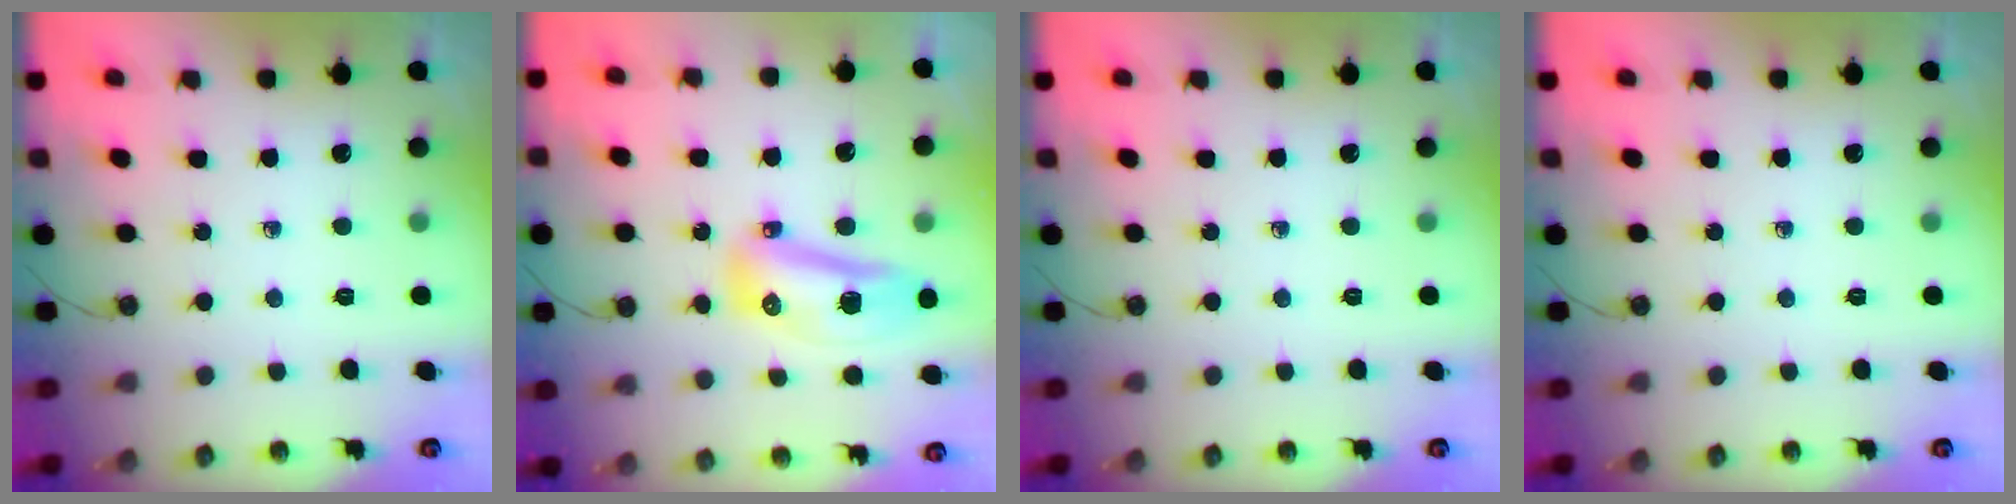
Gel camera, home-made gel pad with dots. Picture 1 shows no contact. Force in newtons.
{"total": 27.4, "press": 16.3, "slide": 22.0}
{"total": 0.0}
{"total": 0.0}